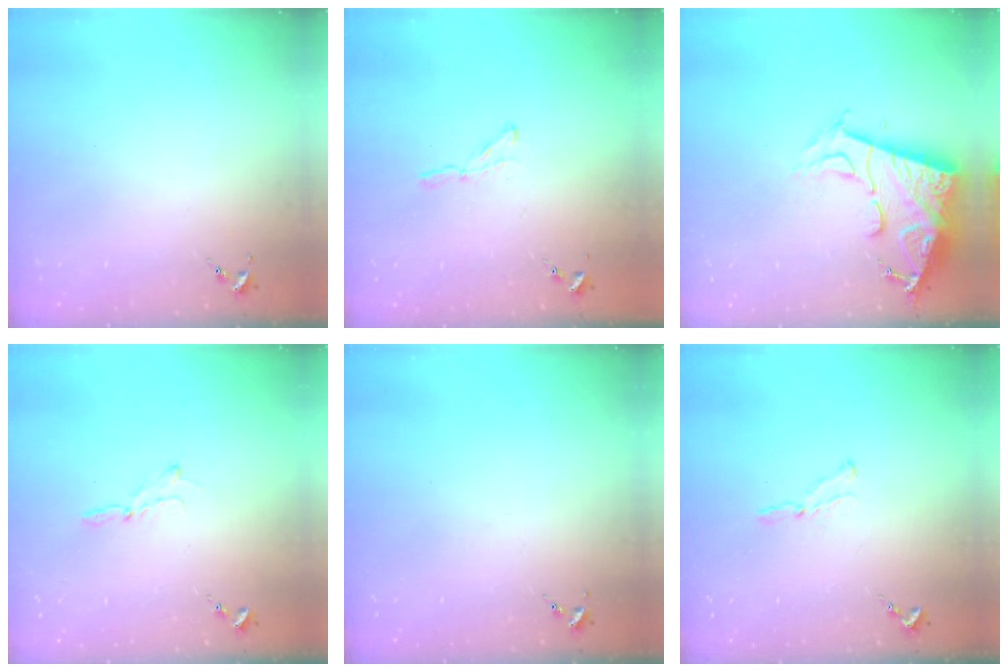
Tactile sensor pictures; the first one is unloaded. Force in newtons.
{"total": 2.4, "press": 2.4, "slide": 0.2}
{"total": 13.8, "press": 13.7, "slide": 1.3}
{"total": 1.8, "press": 1.8, "slide": 0.2}
{"total": 0.0}
{"total": 4.7, "press": 4.7, "slide": 0.4}